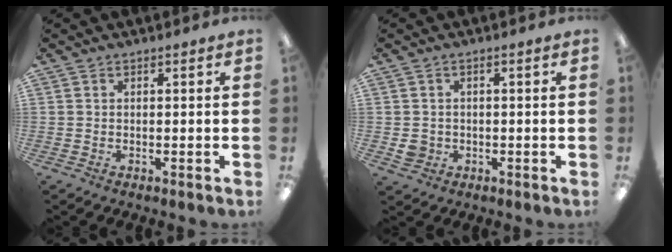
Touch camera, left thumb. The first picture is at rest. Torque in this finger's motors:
{"motor_torque": [-0.10, 0.09, -0.19, 0.09, 0.00]}